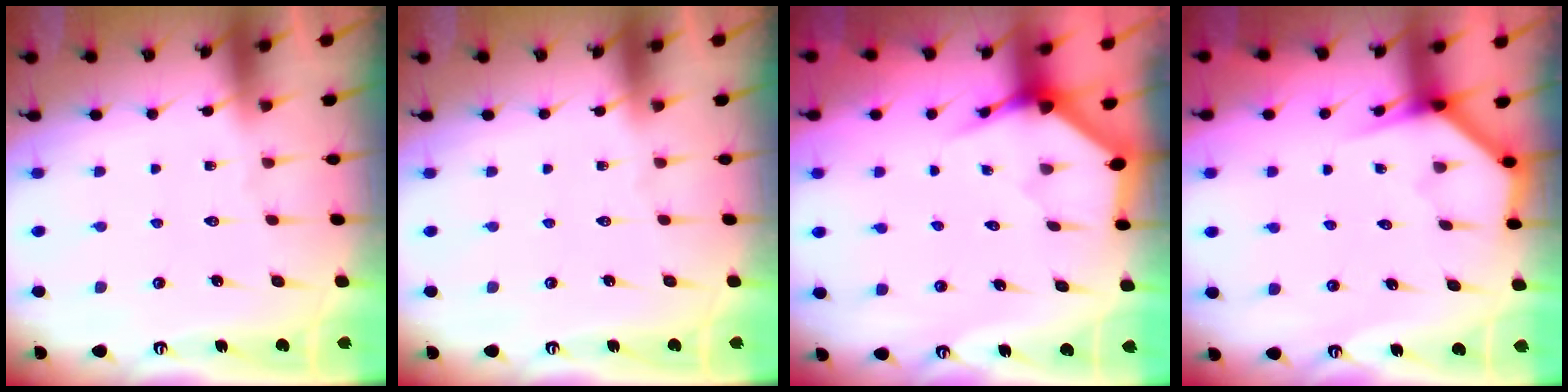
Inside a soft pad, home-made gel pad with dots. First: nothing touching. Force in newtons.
{"total": 0.0}
{"total": 3.6, "press": 3.6, "slide": 0.1}
{"total": 3.8, "press": 3.8, "slide": 0.2}